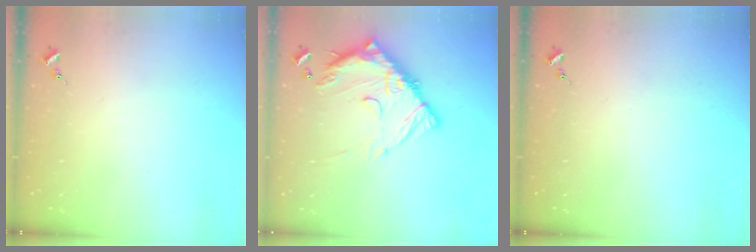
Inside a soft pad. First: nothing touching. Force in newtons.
{"total": 16.1, "press": 16.0, "slide": 1.3}
{"total": 0.0}